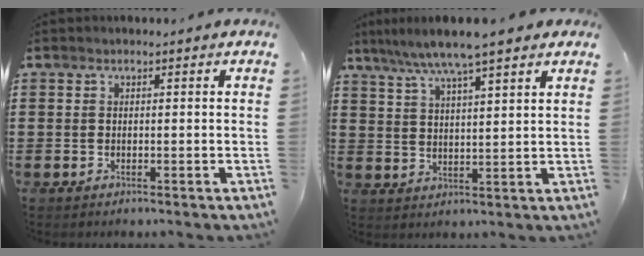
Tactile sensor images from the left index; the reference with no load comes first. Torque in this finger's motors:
{"motor_torque": [0.70, -1.09, 0.74, 0.21]}